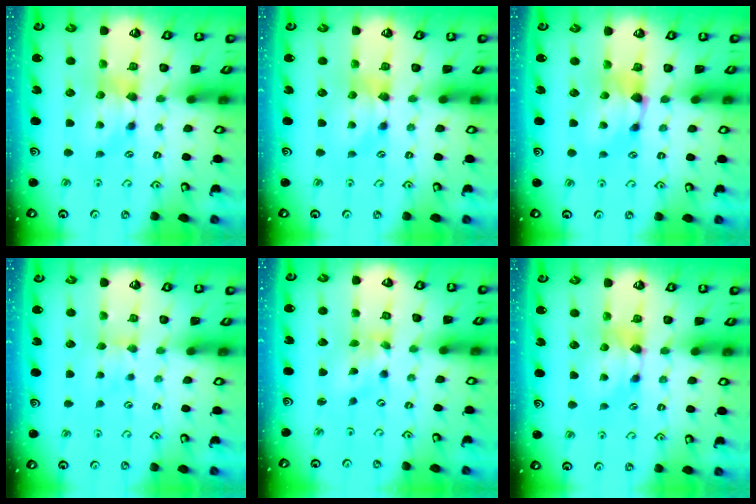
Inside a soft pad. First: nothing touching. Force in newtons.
{"total": 0.0}
{"total": 1.1, "press": 0.4, "slide": 1.0}
{"total": 2.6, "press": 2.6, "slide": 0.5}
{"total": 1.1, "press": 0.3, "slide": 1.1}
{"total": 0.9, "press": 0.6, "slide": 0.6}